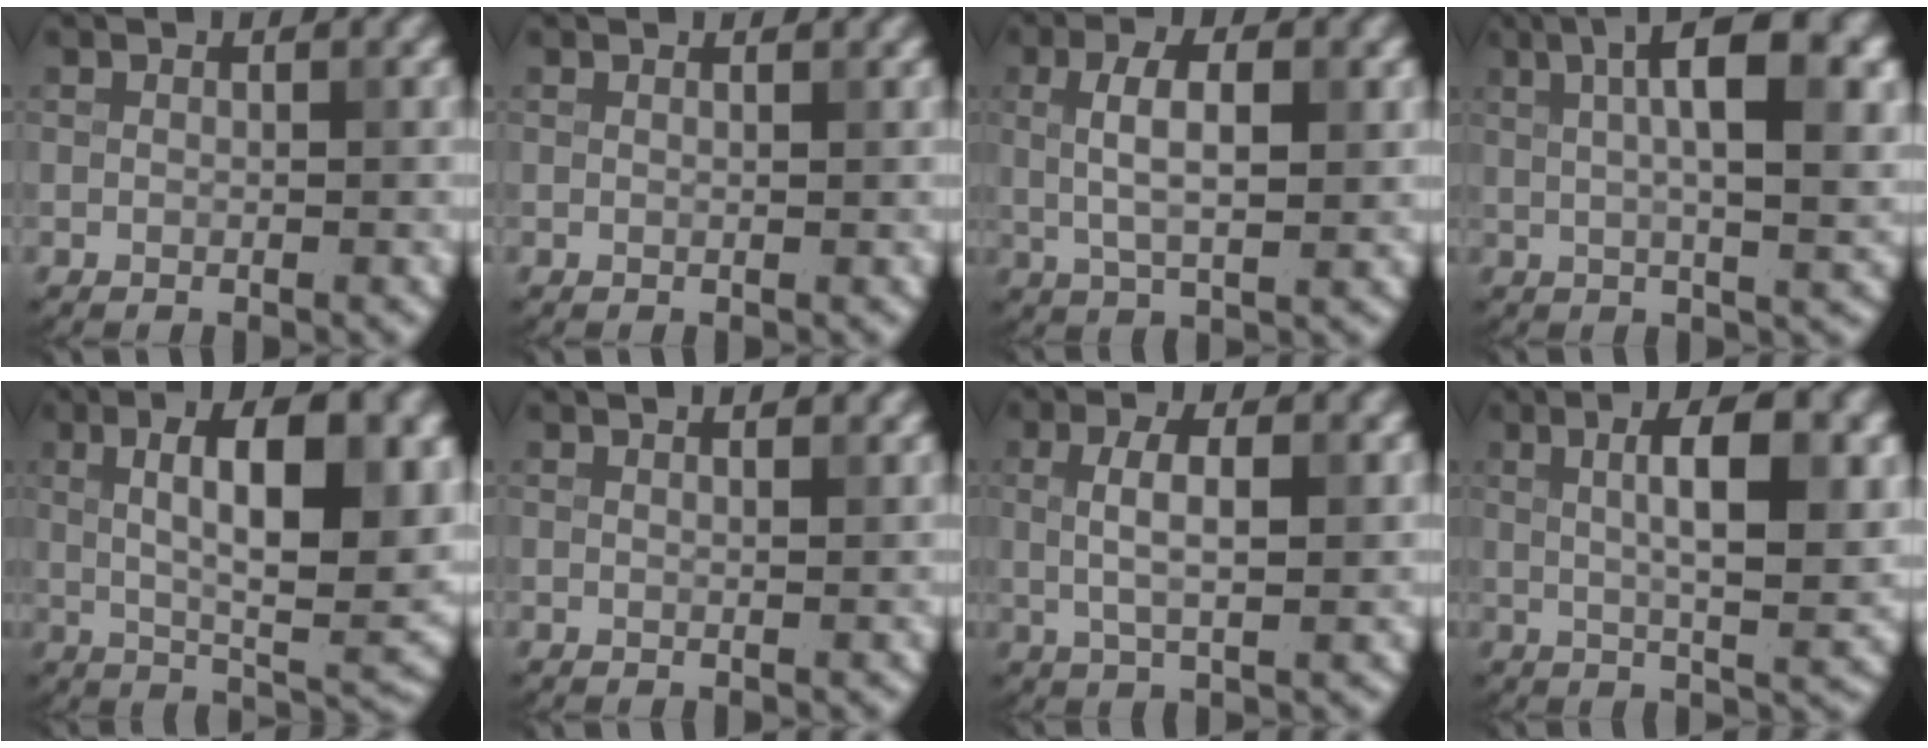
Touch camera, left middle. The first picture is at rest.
{"total": 1.3, "force": [1.2, 0.3, 0.4], "torque": [-0.003, -0.001, 0.005]}
{"total": 4.8, "force": [0.8, 1.7, 4.4], "torque": [-0.087, 0.004, 0.015]}
{"total": 8.6, "force": [2.4, 2.3, 7.9], "torque": [-0.107, 0.016, 0.033]}
{"total": 12.4, "force": [2.7, 4.5, 11.2], "torque": [-0.158, 0.000, 0.040]}
{"total": 3.4, "force": [2.3, 1.5, 2.0], "torque": [0.003, 0.022, -0.001]}
{"total": 3.8, "force": [0.7, 1.1, 3.6], "torque": [-0.070, 0.003, 0.012]}
{"total": 7.8, "force": [1.7, 2.1, 7.3], "torque": [-0.101, 0.006, 0.026]}